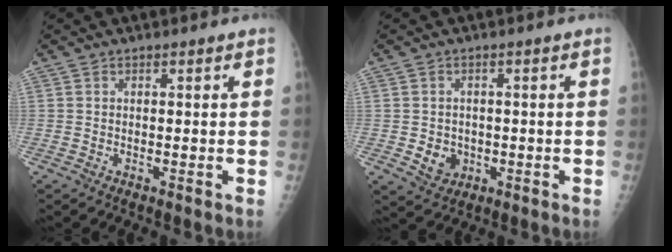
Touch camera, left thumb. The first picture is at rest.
{"total": 4.3, "force": [-0.9, 3.7, 2.0], "torque": [-0.014, 0.003, -0.002]}